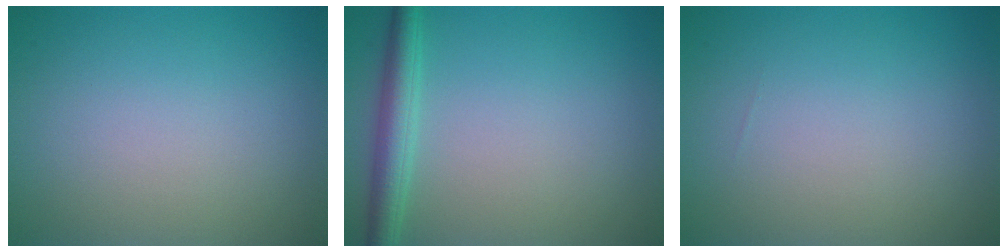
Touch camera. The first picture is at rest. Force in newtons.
{"total": 3.0, "press": 3.0, "slide": 0.2}
{"total": 0.0}